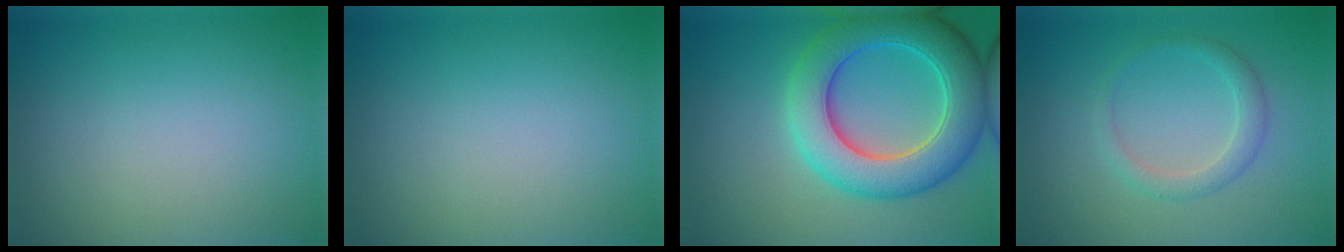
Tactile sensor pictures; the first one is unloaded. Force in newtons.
{"total": 0.0}
{"total": 8.4, "press": 8.4, "slide": 0.3}
{"total": 1.9, "press": 1.9, "slide": 0.2}